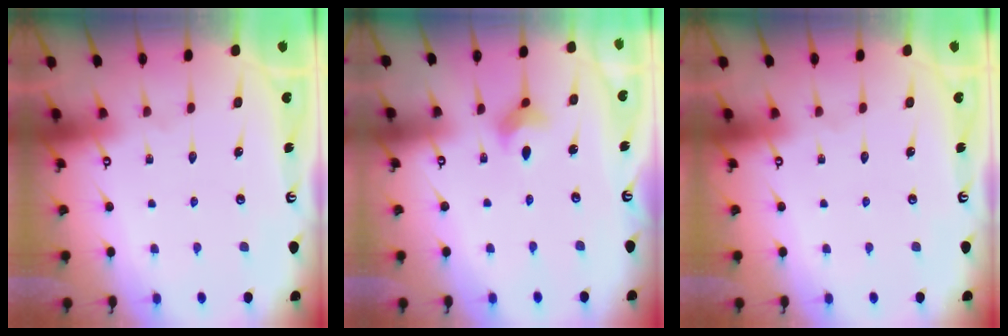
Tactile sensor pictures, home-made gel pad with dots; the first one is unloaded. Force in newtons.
{"total": 3.4, "press": 3.3, "slide": 0.6}
{"total": 0.0}